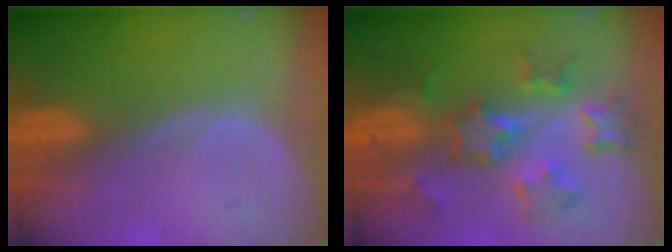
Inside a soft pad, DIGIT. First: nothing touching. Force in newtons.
{"total": 8.2, "press": 7.7, "slide": 2.6}